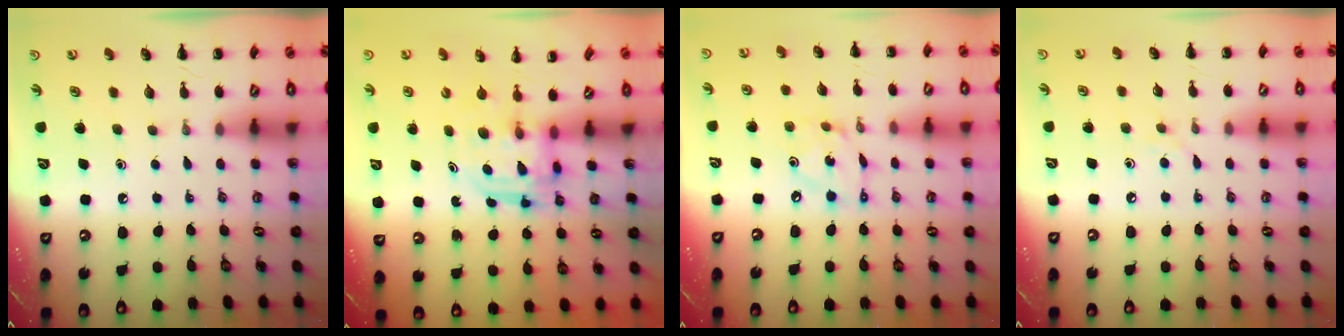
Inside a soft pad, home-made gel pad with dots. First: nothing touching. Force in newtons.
{"total": 3.1, "press": 3.1, "slide": 0.2}
{"total": 5.4, "press": 5.3, "slide": 0.8}
{"total": 3.5, "press": 3.2, "slide": 1.5}